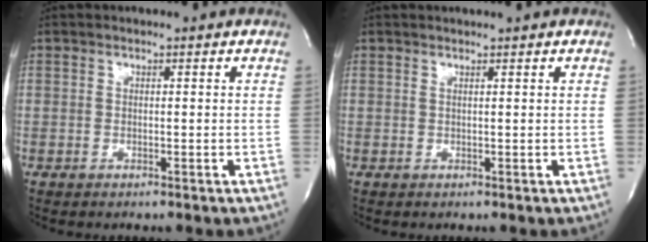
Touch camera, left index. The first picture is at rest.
{"total": 0.9, "force": [0.8, -0.3, 0.3], "torque": [-0.017, -0.001, 0.015]}